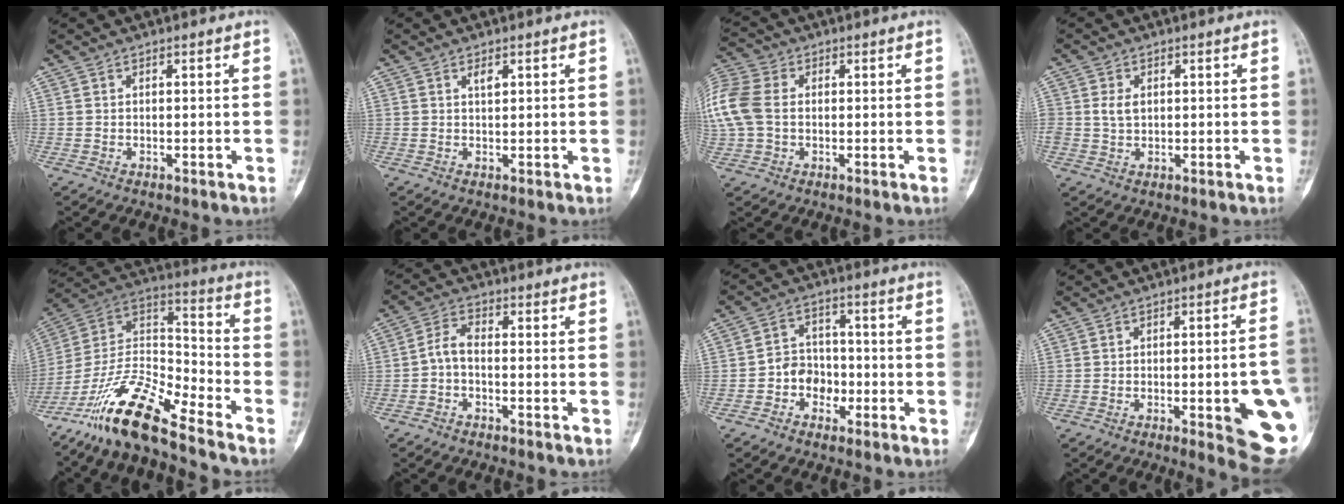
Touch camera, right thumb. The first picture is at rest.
{"total": 1.3, "force": [0.7, 0.6, 1.0], "torque": [-0.016, -0.002, 0.011]}
{"total": 14.0, "force": [1.0, 10.5, 9.2], "torque": [-0.250, 0.025, 0.017]}
{"total": 2.9, "force": [0.4, 2.0, 2.0], "torque": [-0.032, 0.002, 0.011]}
{"total": 16.9, "force": [-13.1, 3.4, 10.0], "torque": [-0.185, 0.085, -0.249]}
{"total": 3.8, "force": [-1.4, 1.8, 3.0], "torque": [-0.060, 0.021, -0.037]}
{"total": 6.6, "force": [-2.3, 5.5, 2.9], "torque": [-0.011, 0.029, -0.048]}
{"total": 15.3, "force": [-3.5, 3.7, 14.5], "torque": [-0.138, 0.011, -0.028]}